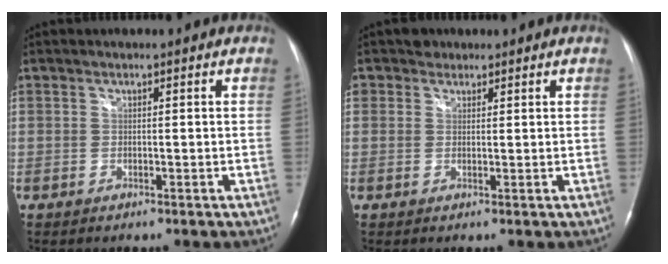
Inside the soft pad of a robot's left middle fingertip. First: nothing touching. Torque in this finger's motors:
{"motor_torque": [0.13, -0.03, -0.01, 0.00]}